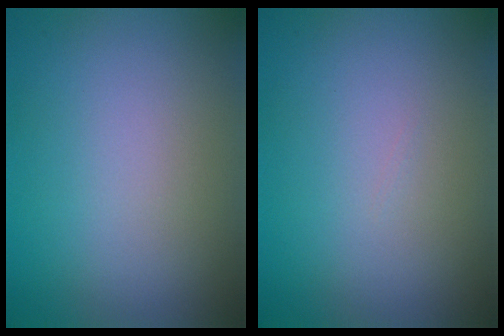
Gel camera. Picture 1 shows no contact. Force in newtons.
{"total": 0.0}